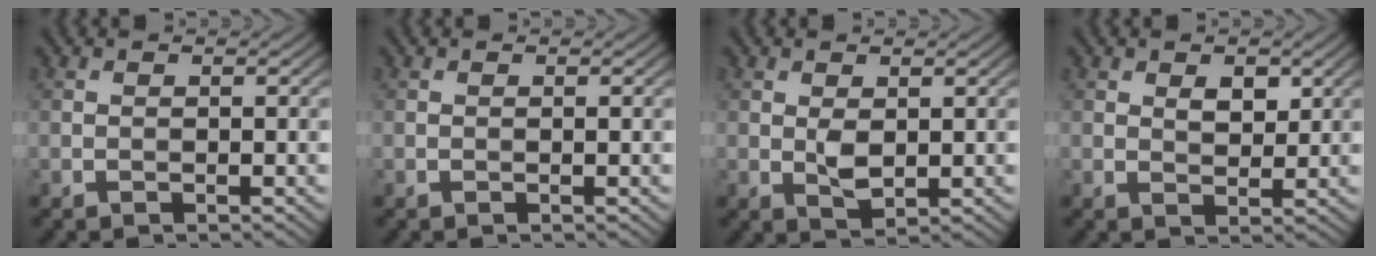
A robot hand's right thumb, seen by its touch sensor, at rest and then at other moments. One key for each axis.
{"total": 0.0}
{"total": 2.3, "fx": 0.4, "fy": 1.3, "fz": 1.8, "tx": -0.040, "ty": -0.006, "tz": 0.011}
{"total": 2.7, "fx": 1.2, "fy": 1.5, "fz": 1.9, "tx": -0.031, "ty": -0.004, "tz": 0.022}